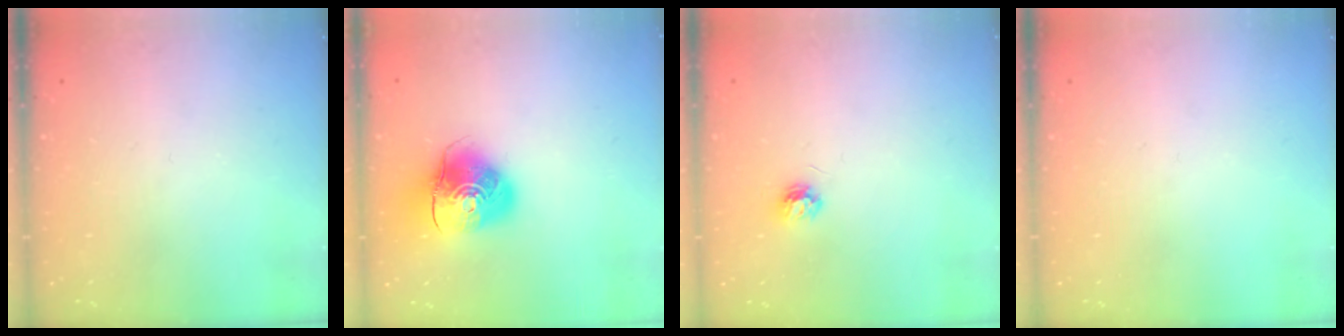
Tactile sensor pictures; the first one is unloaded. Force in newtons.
{"total": 10.8, "press": 10.6, "slide": 1.7}
{"total": 3.9, "press": 3.9, "slide": 0.5}
{"total": 0.0}